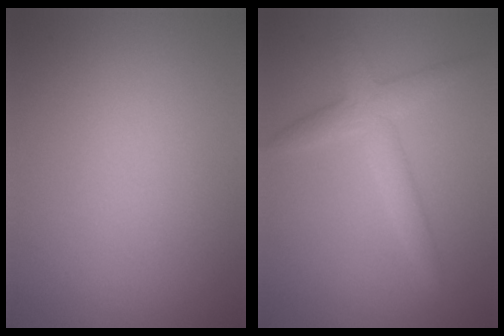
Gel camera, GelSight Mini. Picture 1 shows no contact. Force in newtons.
{"total": 3.3, "press": 3.3, "slide": 0.1}